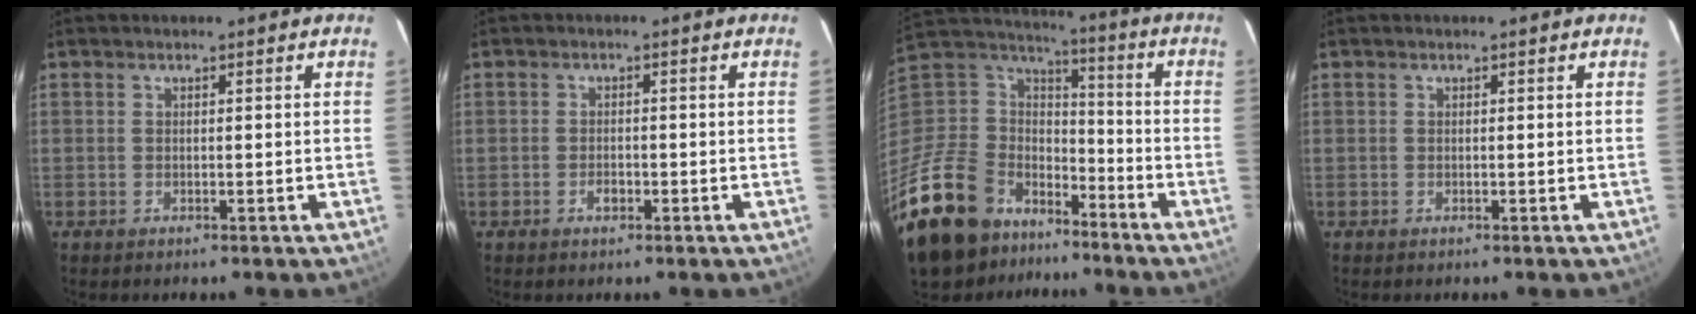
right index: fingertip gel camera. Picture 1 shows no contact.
{"total": 2.0, "force": [-0.9, 1.3, 1.2], "torque": [-0.024, 0.003, -0.015]}
{"total": 24.0, "force": [-17.1, 14.3, 8.9], "torque": [-0.220, 0.035, -0.279]}
{"total": 0.0}